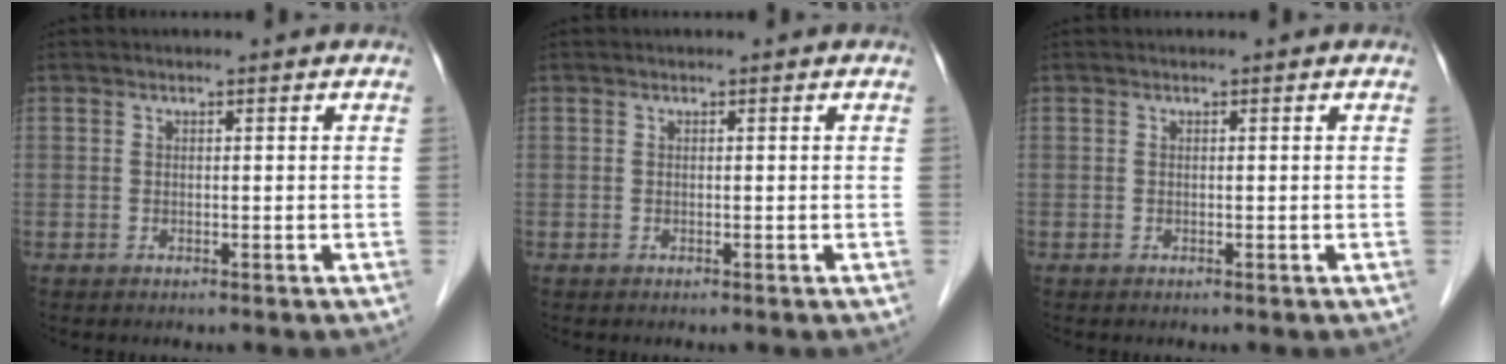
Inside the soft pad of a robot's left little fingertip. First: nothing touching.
{"total": 0.0}
{"total": 0.0}